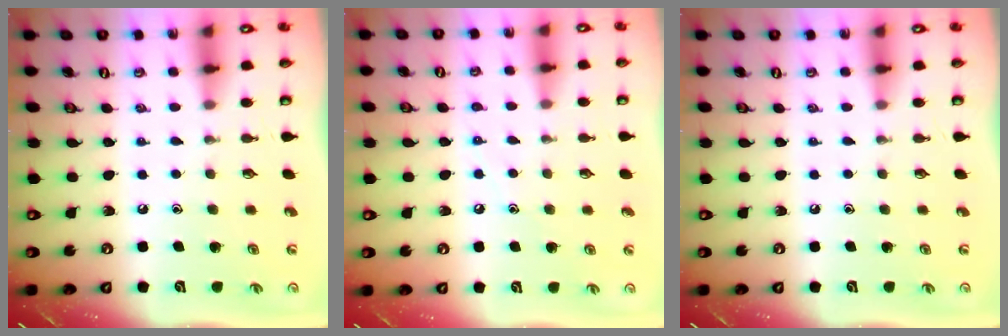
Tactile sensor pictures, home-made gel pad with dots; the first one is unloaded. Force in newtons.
{"total": 5.4, "press": 5.4, "slide": 0.7}
{"total": 0.0}